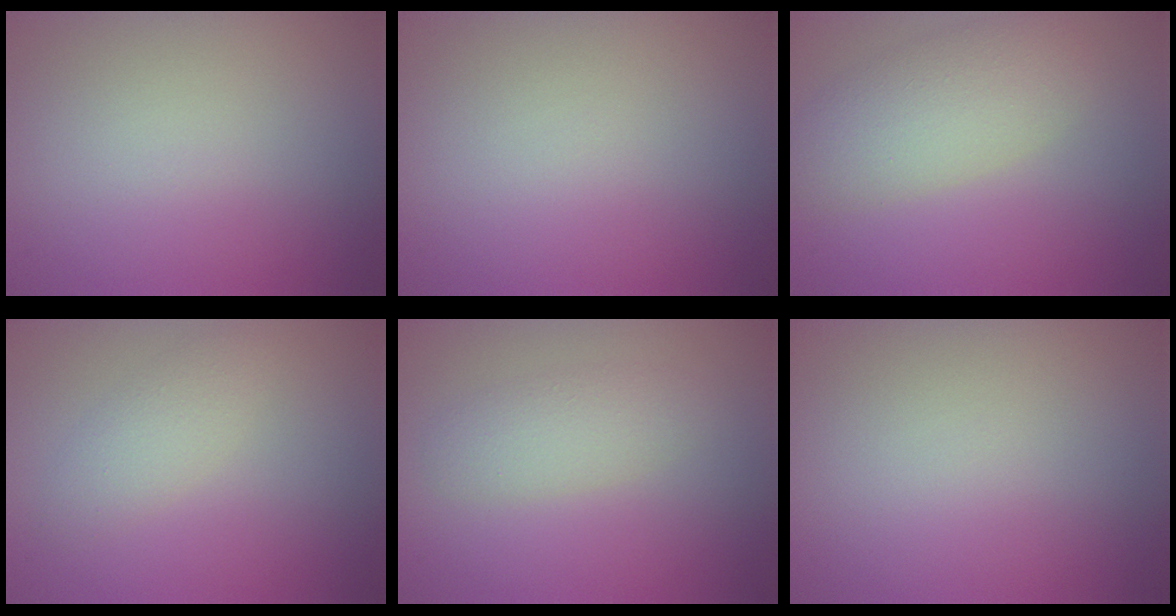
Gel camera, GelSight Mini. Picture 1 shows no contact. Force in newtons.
{"total": 0.0}
{"total": 4.4, "press": 4.4, "slide": 0.2}
{"total": 2.2, "press": 2.2, "slide": 0.2}
{"total": 2.3, "press": 2.3, "slide": 0.1}
{"total": 0.0}